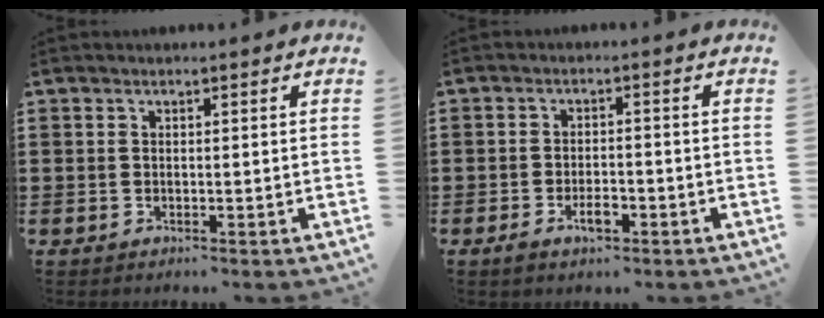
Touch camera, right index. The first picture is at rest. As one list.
[{"total": 3.6, "force": [-1.8, 1.5, 2.7], "torque": [-0.053, 0.002, -0.034]}]